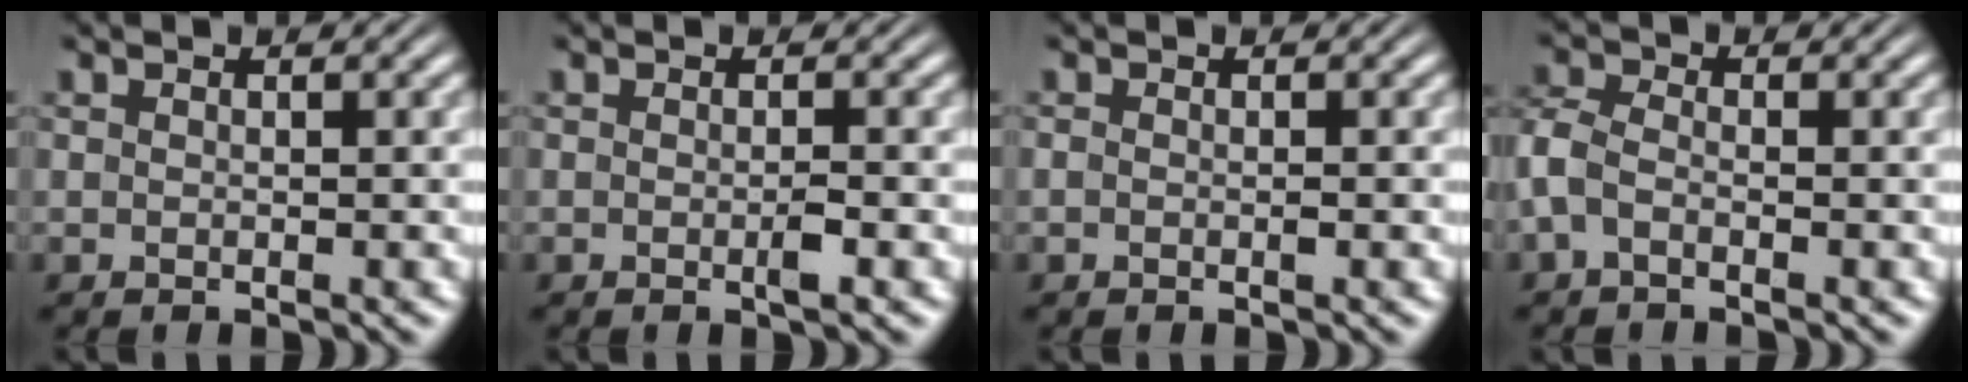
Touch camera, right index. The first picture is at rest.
{"total": 0.8, "force": [-0.4, 0.2, 0.7], "torque": [-0.008, 0.003, -0.010]}
{"total": 0.5, "force": [-0.2, 0.3, 0.4], "torque": [-0.002, 0.001, -0.007]}
{"total": 3.9, "force": [-0.9, 3.1, 2.1], "torque": [-0.065, -0.009, -0.021]}